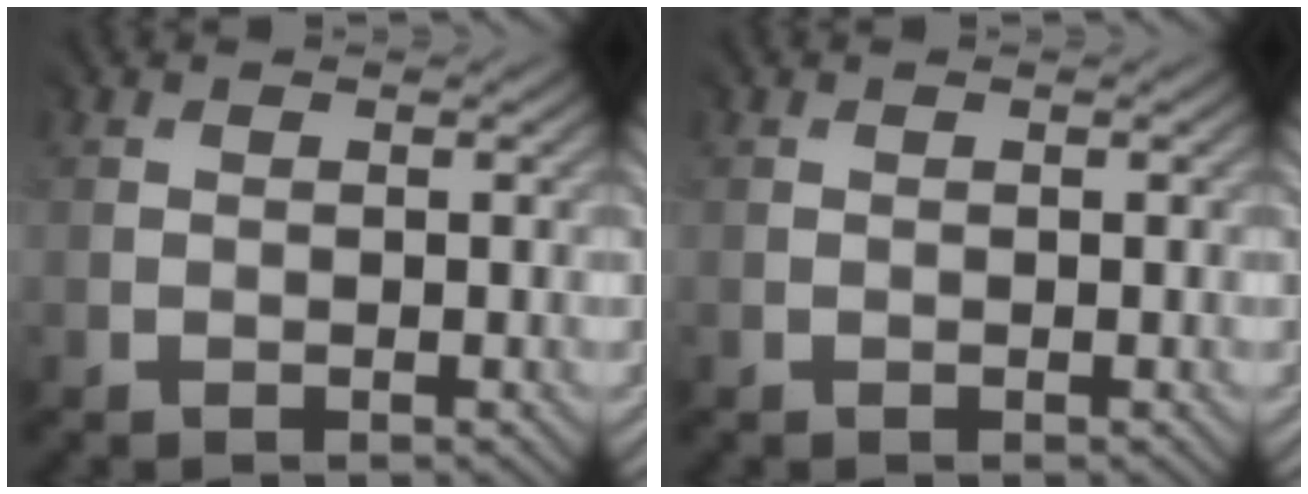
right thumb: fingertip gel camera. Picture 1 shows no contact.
{"total": 0.0}